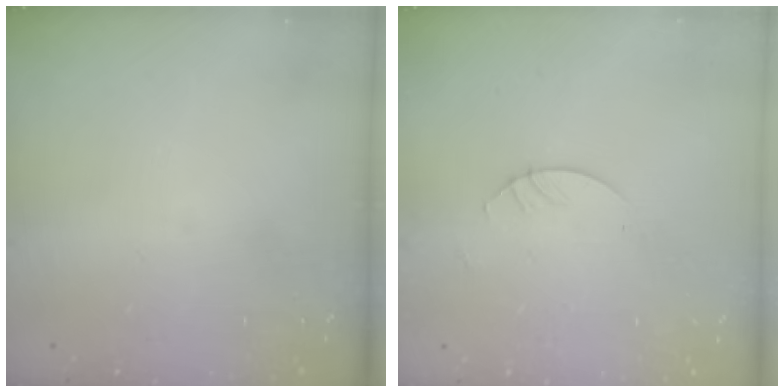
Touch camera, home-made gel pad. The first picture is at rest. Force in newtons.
{"total": 2.4, "press": 2.4, "slide": 0.2}